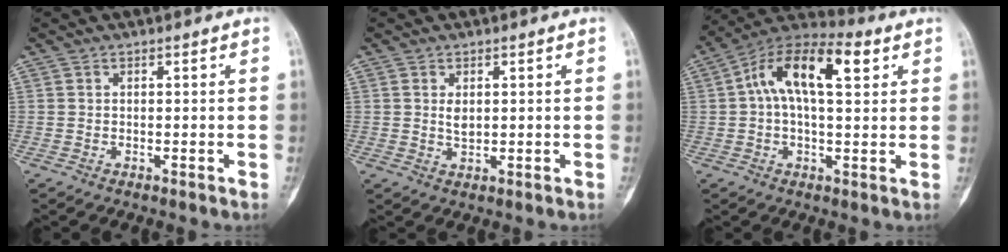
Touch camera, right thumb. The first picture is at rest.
{"total": 2.0, "force": [0.5, 1.1, 1.6], "torque": [-0.023, -0.007, 0.012]}
{"total": 14.8, "force": [4.2, 6.8, 12.4], "torque": [-0.206, 0.032, 0.063]}